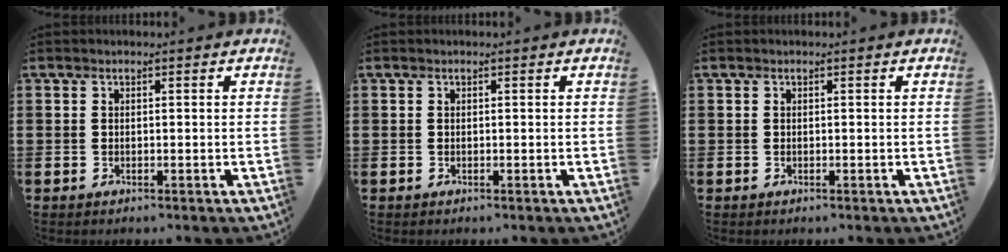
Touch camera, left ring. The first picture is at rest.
{"total": 0.0}
{"total": 0.0}